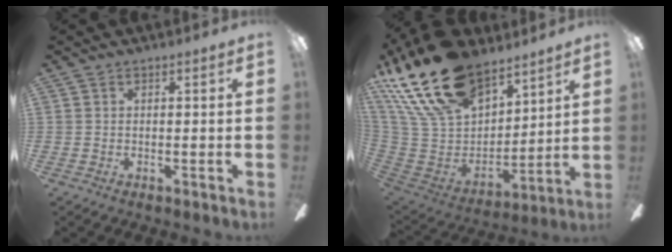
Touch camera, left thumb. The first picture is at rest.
{"total": 26.0, "force": [17.7, 13.3, 13.5], "torque": [-0.292, -0.099, 0.326]}